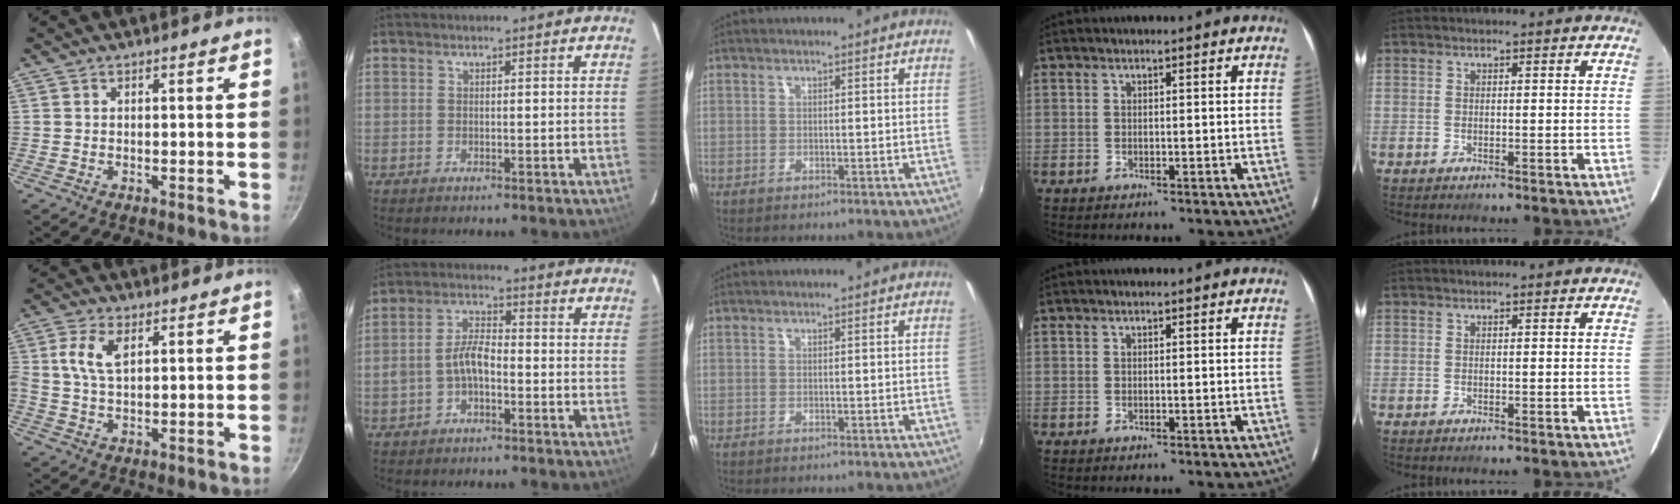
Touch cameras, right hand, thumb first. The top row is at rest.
{"thumb": {"total": 6.4, "force": [1.8, 3.6, 5.0], "torque": [-0.096, 0.002, 0.033]}, "index": {"total": 5.6, "force": [-1.9, 2.8, 4.4], "torque": [-0.090, 0.015, -0.033]}}